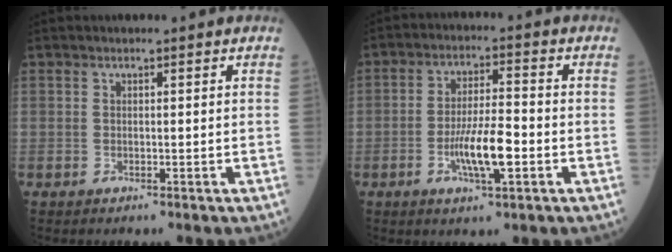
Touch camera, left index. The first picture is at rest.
{"total": 7.5, "force": [-2.4, 1.3, 7.0], "torque": [-0.135, -0.004, -0.044]}